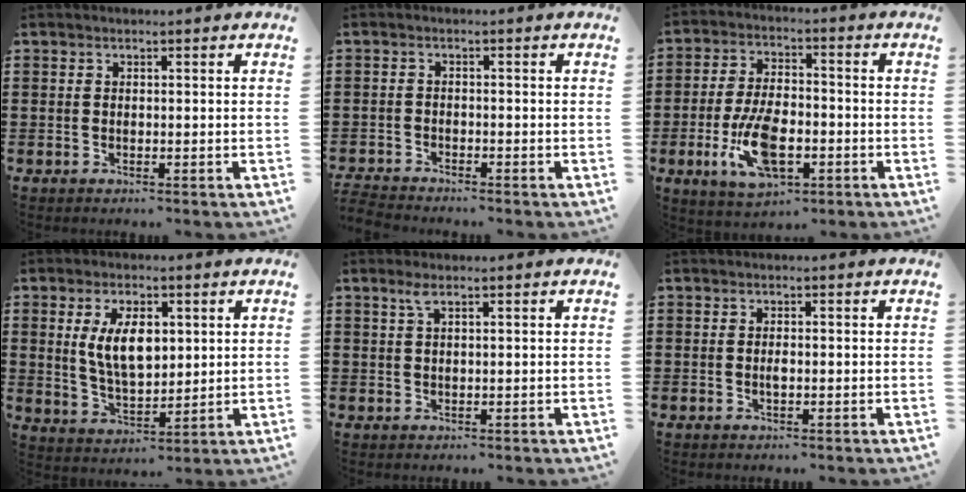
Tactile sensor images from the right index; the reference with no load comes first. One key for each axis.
{"total": 2.0, "fx": -2.0, "fy": 0.0, "fz": 0.0, "tx": -0.005, "ty": -0.002, "tz": -0.042}
{"total": 10.6, "fx": -3.5, "fy": 4.8, "fz": 8.8, "tx": -0.194, "ty": -0.007, "tz": -0.064}
{"total": 8.1, "fx": 1.9, "fy": 4.1, "fz": 6.7, "tx": -0.138, "ty": 0.005, "tz": 0.030}
{"total": 1.6, "fx": 0.8, "fy": 0.3, "fz": 1.3, "tx": -0.029, "ty": 0.003, "tz": 0.013}
{"total": 0.9, "fx": -0.2, "fy": 0.2, "fz": 0.9, "tx": -0.018, "ty": -0.002, "tz": -0.003}